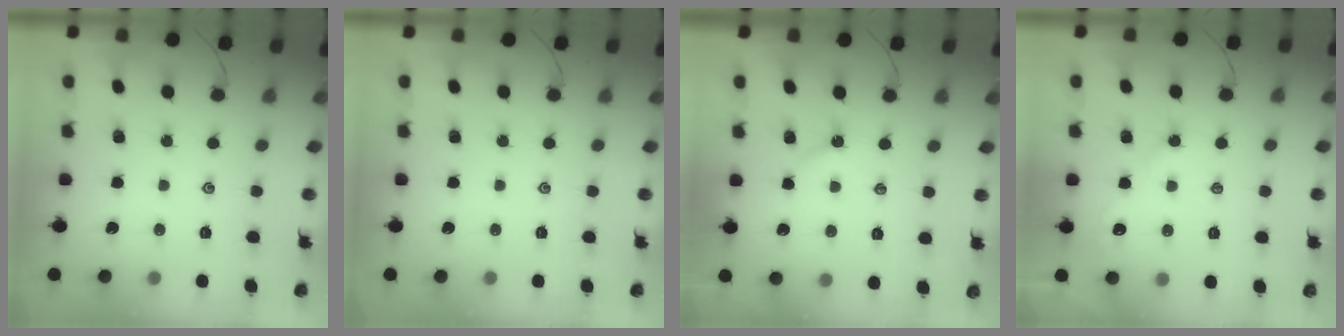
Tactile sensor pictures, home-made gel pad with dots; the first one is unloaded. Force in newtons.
{"total": 0.0}
{"total": 1.5, "press": 1.5, "slide": 0.3}
{"total": 4.0, "press": 4.0, "slide": 0.4}